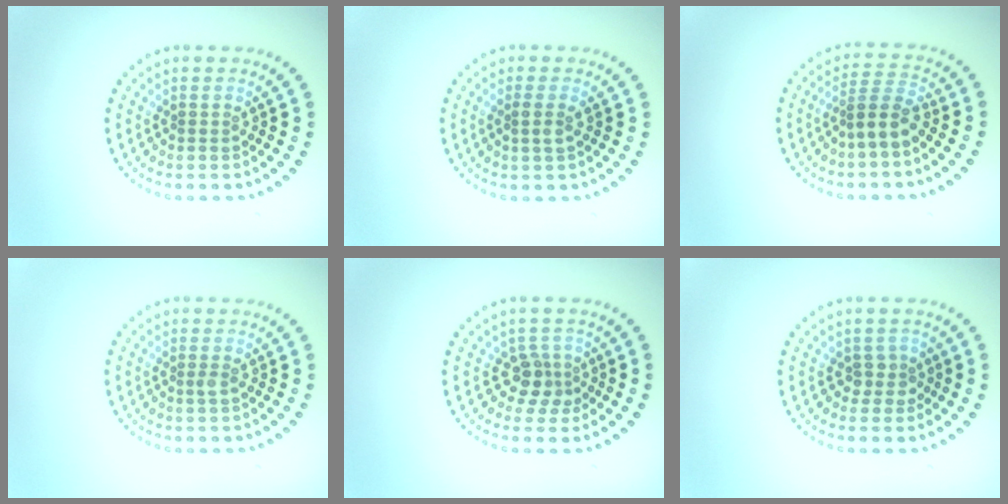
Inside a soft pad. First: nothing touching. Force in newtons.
{"total": 1.1, "press": 1.0, "slide": 0.5}
{"total": 2.9, "press": 2.2, "slide": 1.8}
{"total": 0.7, "press": 0.5, "slide": 0.4}
{"total": 2.4, "press": 1.8, "slide": 1.5}
{"total": 1.5, "press": 1.3, "slide": 0.9}